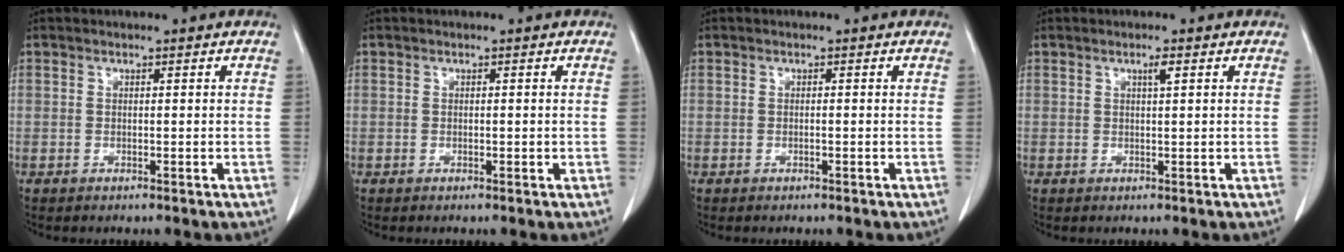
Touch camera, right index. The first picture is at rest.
{"total": 0.5, "force": [0.0, 0.2, 0.5], "torque": [-0.008, -0.001, 0.002]}
{"total": 0.0}
{"total": 1.3, "force": [0.7, 0.0, 1.2], "torque": [-0.021, -0.001, 0.011]}